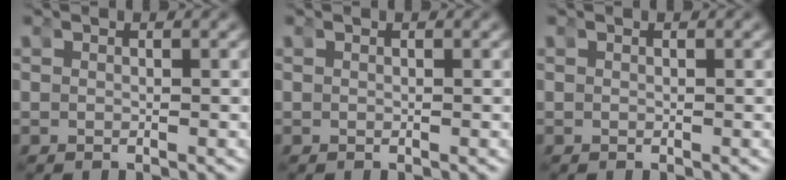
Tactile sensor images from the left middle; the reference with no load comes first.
{"total": 0.0}
{"total": 0.0}